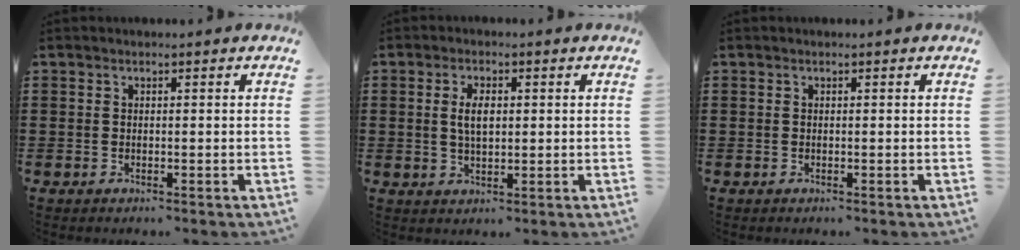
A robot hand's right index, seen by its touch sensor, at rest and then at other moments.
{"total": 4.0, "force": [0.6, 1.8, 3.6], "torque": [-0.072, 0.008, 0.008]}
{"total": 0.0}